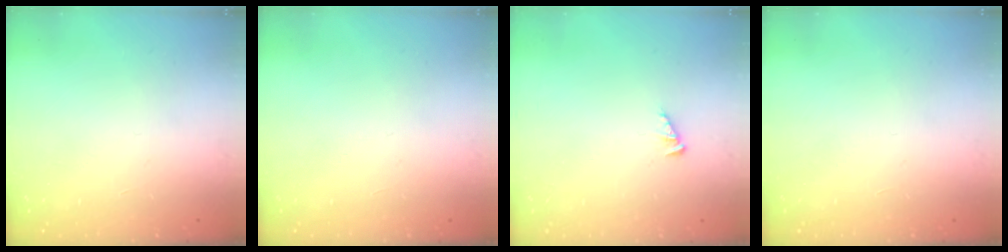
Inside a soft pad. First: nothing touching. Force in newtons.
{"total": 0.0}
{"total": 2.5, "press": 2.5, "slide": 0.4}
{"total": 0.0}